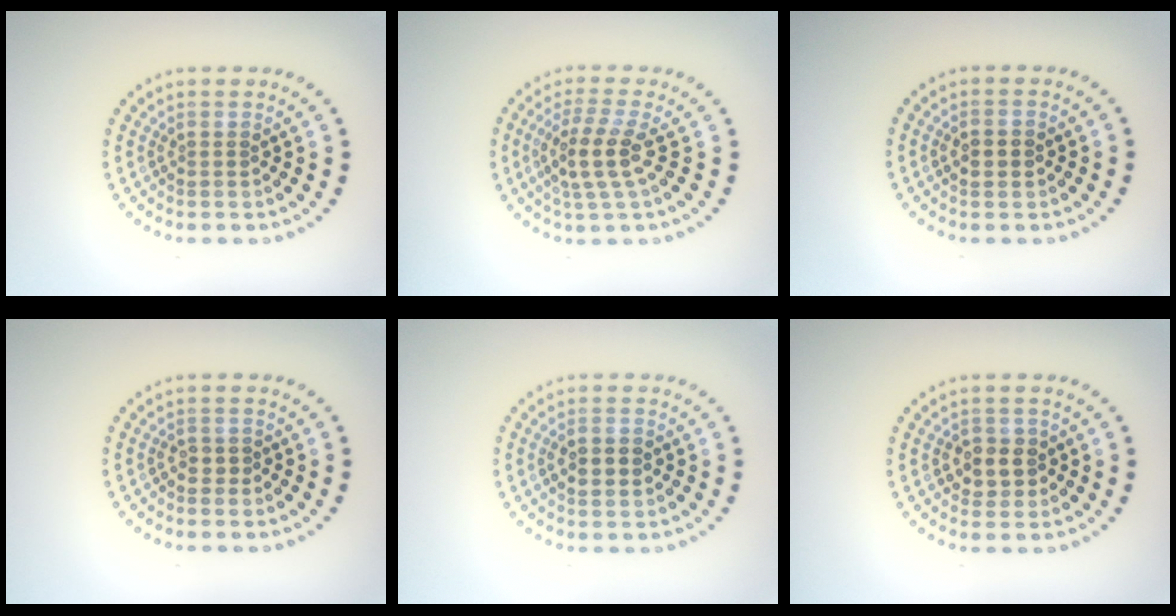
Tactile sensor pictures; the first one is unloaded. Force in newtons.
{"total": 3.4, "press": 2.9, "slide": 1.7}
{"total": 2.2, "press": 2.2, "slide": 0.2}
{"total": 0.7, "press": 0.7, "slide": 0.3}
{"total": 2.2, "press": 2.2, "slide": 0.1}
{"total": 2.5, "press": 2.4, "slide": 0.8}